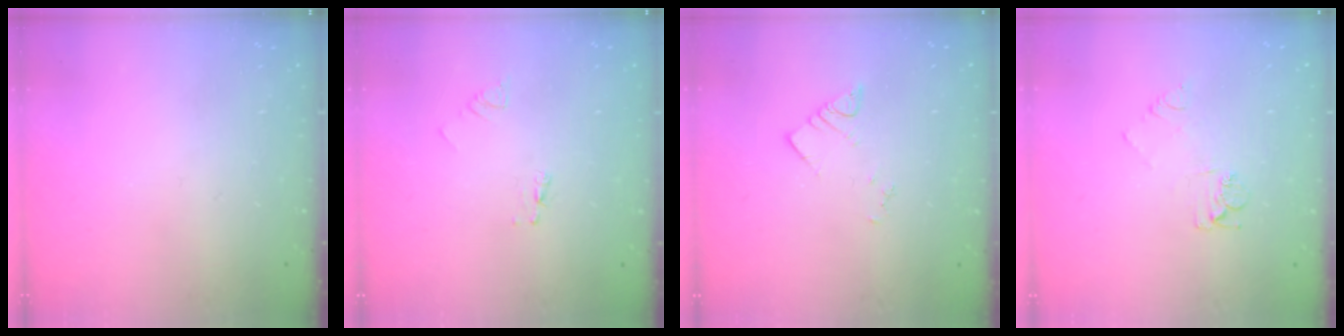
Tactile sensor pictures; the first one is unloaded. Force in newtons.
{"total": 2.1, "press": 2.1, "slide": 0.1}
{"total": 3.6, "press": 3.6, "slide": 0.1}
{"total": 5.6, "press": 5.6, "slide": 0.5}